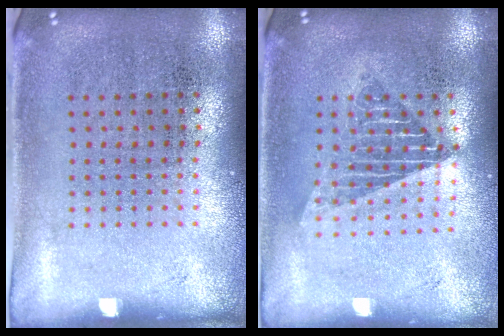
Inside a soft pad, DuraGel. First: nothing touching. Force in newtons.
{"total": 1.5, "press": 1.4, "slide": 0.7}